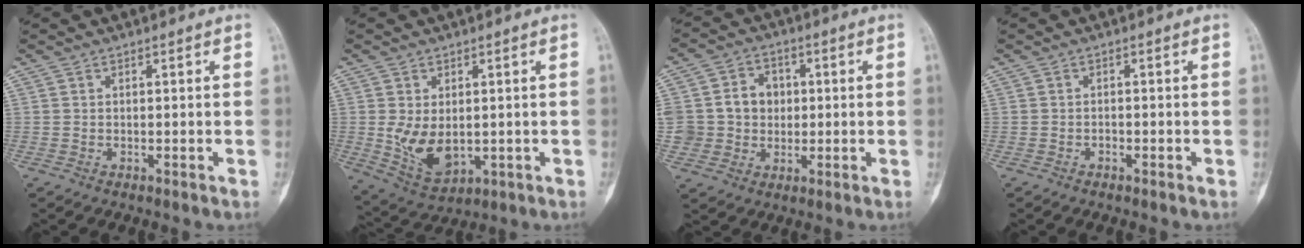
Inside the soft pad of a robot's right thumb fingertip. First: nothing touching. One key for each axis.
{"total": 8.5, "fx": -0.2, "fy": 5.5, "fz": 6.5, "tx": -0.104, "ty": -0.013, "tz": 0.017}
{"total": 10.1, "fx": 0.8, "fy": 9.2, "fz": 4.2, "tx": -0.040, "ty": 0.014, "tz": 0.017}
{"total": 0.6, "fx": -0.4, "fy": 0.3, "fz": 0.2, "tx": -0.002, "ty": 0.002, "tz": -0.010}